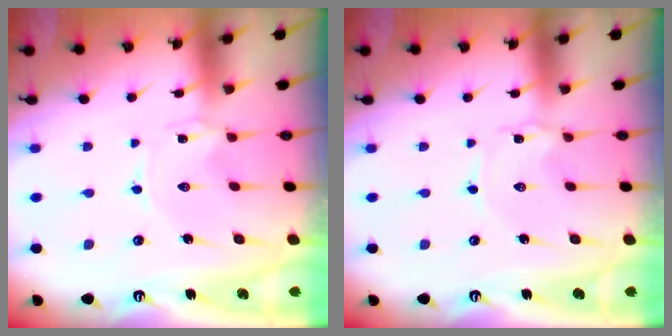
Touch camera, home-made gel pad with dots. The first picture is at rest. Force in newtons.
{"total": 0.7, "press": 0.7, "slide": 0.1}